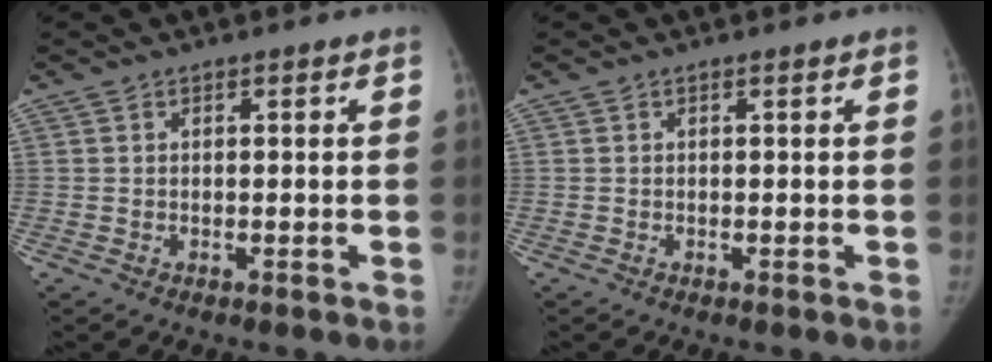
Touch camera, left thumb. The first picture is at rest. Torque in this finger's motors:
{"motor_torque": [0.32, 0.31, 0.26, 0.23, 0.01]}